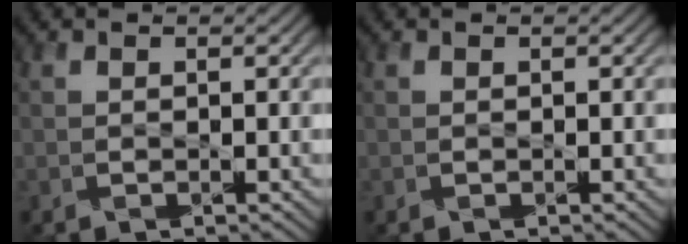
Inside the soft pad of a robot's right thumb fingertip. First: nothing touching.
{"total": 0.0}